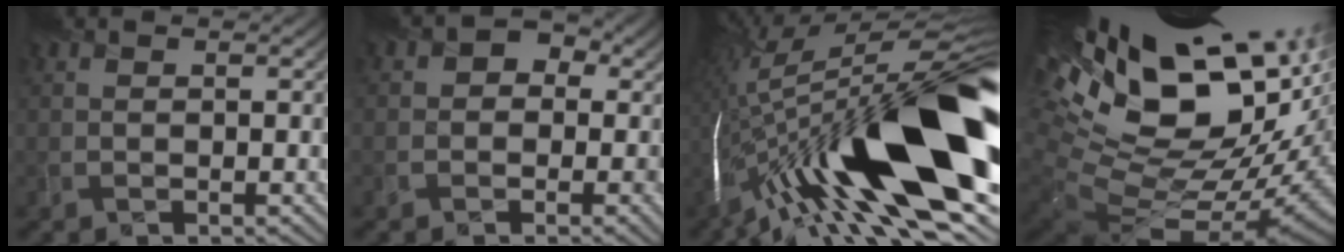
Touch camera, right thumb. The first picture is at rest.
{"total": 5.5, "force": [-0.4, 4.8, 2.7], "torque": [-0.020, 0.006, -0.026]}
{"total": 21.2, "force": [-6.8, 6.3, 19.1], "torque": [-0.332, -0.033, -0.117]}
{"total": 20.8, "force": [8.1, 11.2, 15.5], "torque": [-0.294, 0.025, 0.179]}